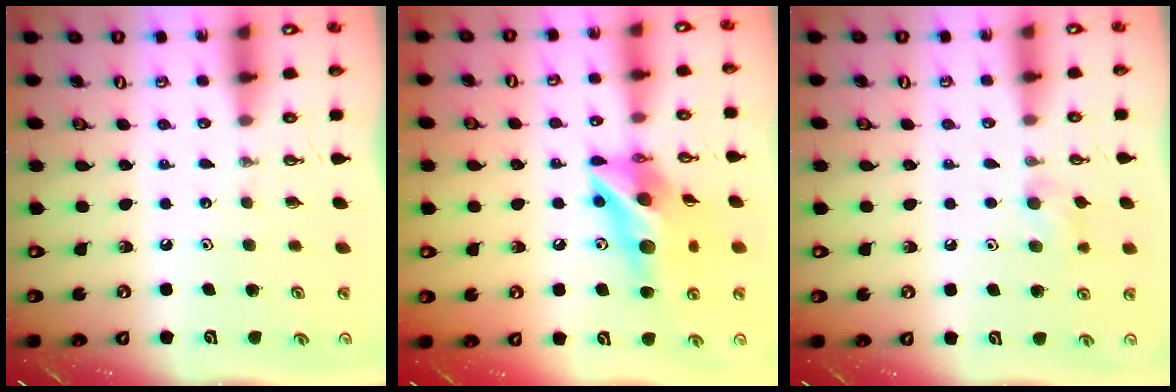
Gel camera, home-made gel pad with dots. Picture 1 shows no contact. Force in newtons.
{"total": 14.7, "press": 14.7, "slide": 1.6}
{"total": 7.3, "press": 7.2, "slide": 1.4}